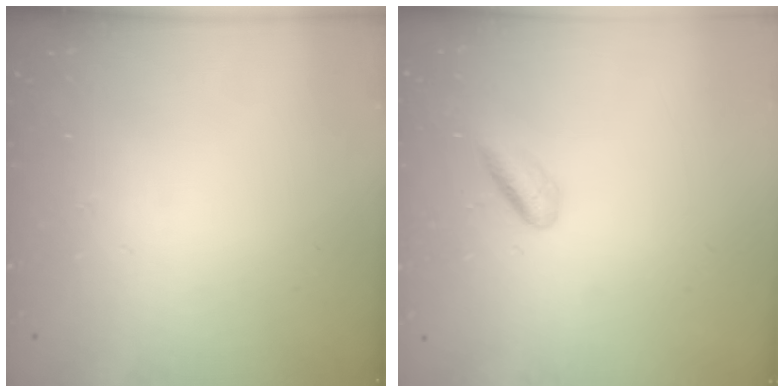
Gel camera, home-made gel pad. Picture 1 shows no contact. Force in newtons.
{"total": 2.4, "press": 2.2, "slide": 1.0}